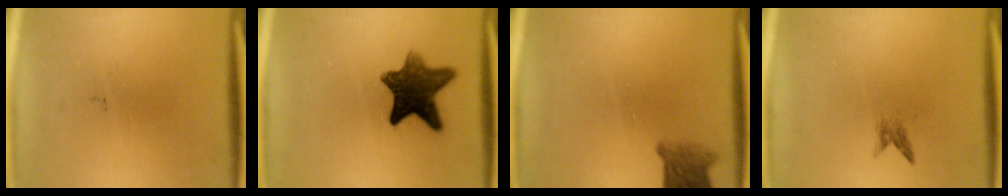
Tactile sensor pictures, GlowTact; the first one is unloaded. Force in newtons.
{"total": 10.4}
{"total": 3.9}
{"total": 0.9}